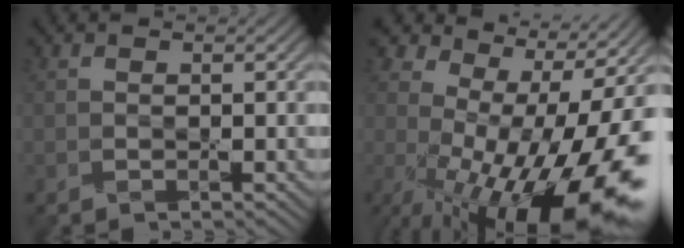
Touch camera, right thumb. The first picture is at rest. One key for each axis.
{"total": 19.6, "fx": -1.9, "fy": 10.3, "fz": 16.5, "tx": -0.227, "ty": 0.018, "tz": -0.026}